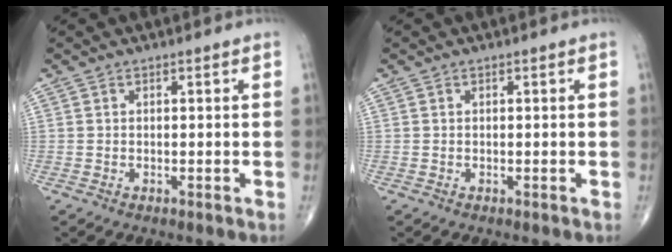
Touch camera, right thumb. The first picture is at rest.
{"total": 0.0}